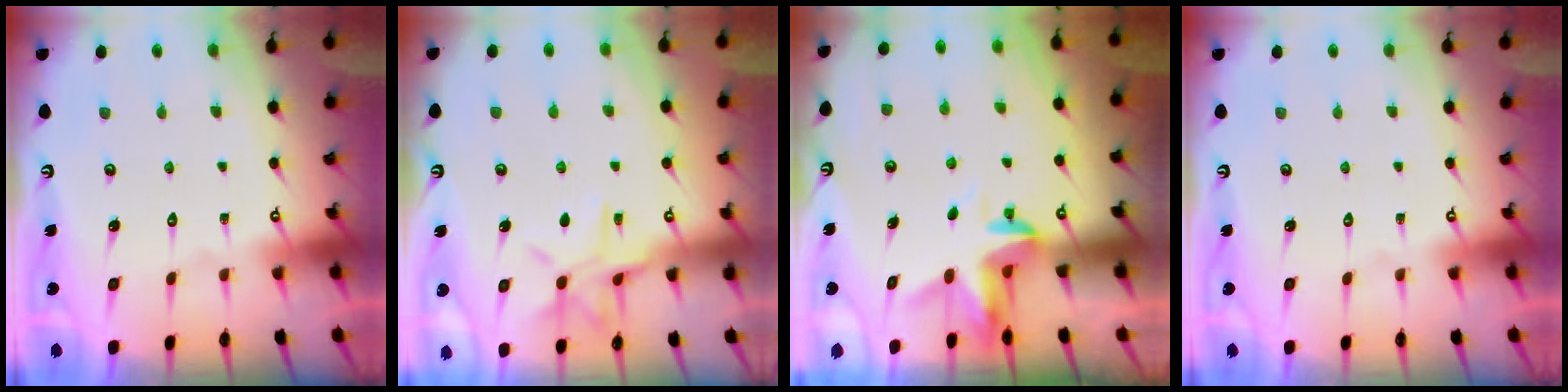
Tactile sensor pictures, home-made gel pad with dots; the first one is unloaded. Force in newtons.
{"total": 10.2, "press": 10.1, "slide": 0.8}
{"total": 3.6, "press": 3.6, "slide": 0.2}
{"total": 0.0}